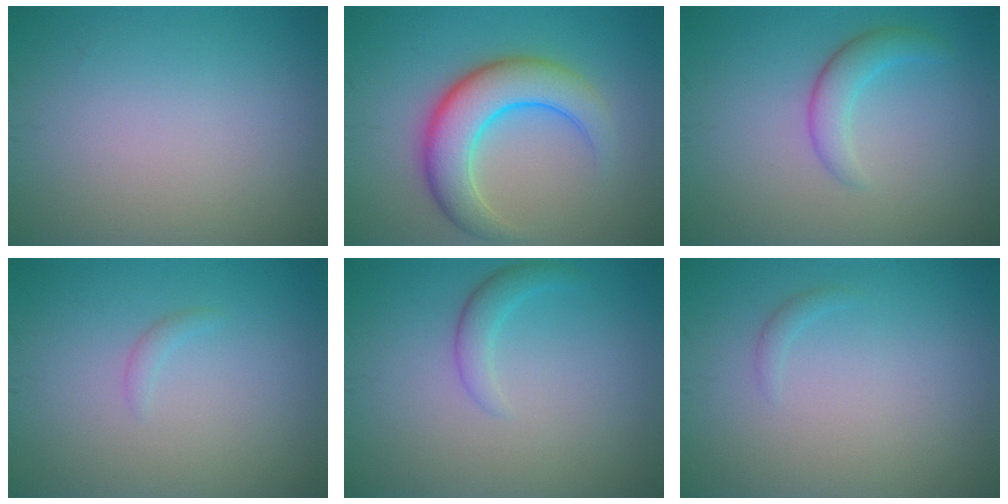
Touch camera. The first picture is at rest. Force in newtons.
{"total": 6.9, "press": 6.9, "slide": 0.2}
{"total": 2.5, "press": 2.5, "slide": 0.2}
{"total": 0.7, "press": 0.7, "slide": 0.1}
{"total": 1.8, "press": 1.8, "slide": 0.1}
{"total": 0.6, "press": 0.6, "slide": 0.0}